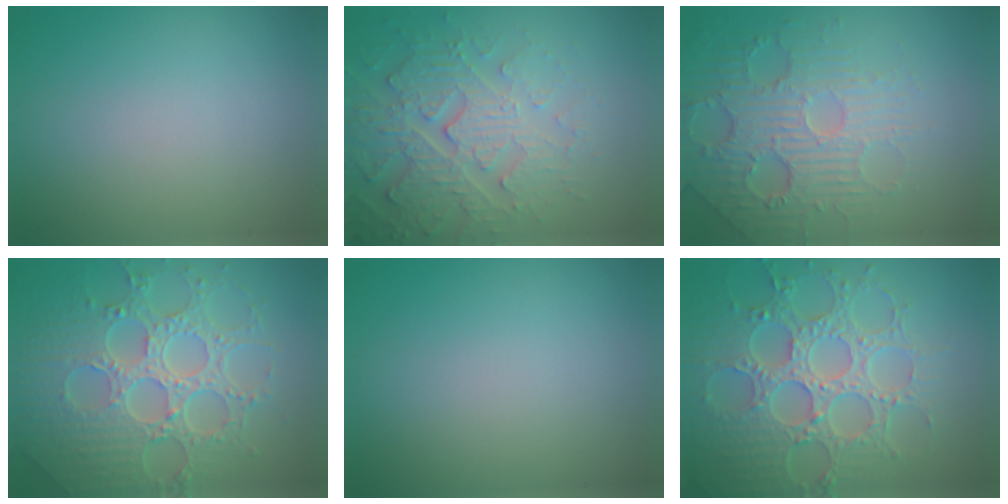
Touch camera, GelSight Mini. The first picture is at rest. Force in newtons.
{"total": 4.8, "press": 4.7, "slide": 1.2}
{"total": 4.8, "press": 4.3, "slide": 2.1}
{"total": 8.2, "press": 6.0, "slide": 5.5}
{"total": 0.0}
{"total": 7.7, "press": 6.2, "slide": 4.6}